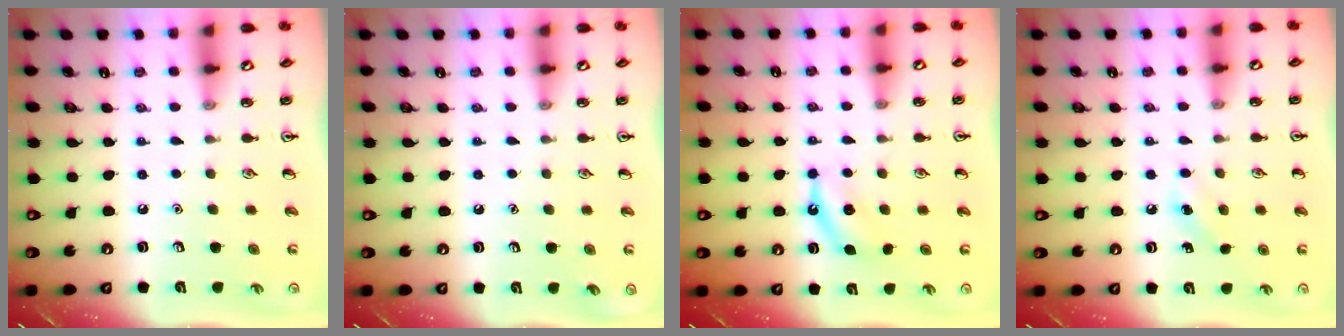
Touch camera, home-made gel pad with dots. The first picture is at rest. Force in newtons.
{"total": 0.0}
{"total": 4.8, "press": 4.7, "slide": 0.9}
{"total": 6.9, "press": 6.6, "slide": 2.1}